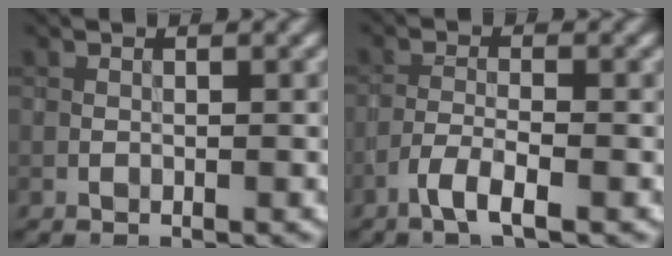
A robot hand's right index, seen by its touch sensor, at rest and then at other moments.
{"total": 2.8, "force": [-1.8, 0.3, 2.1], "torque": [-0.043, 0.003, -0.042]}